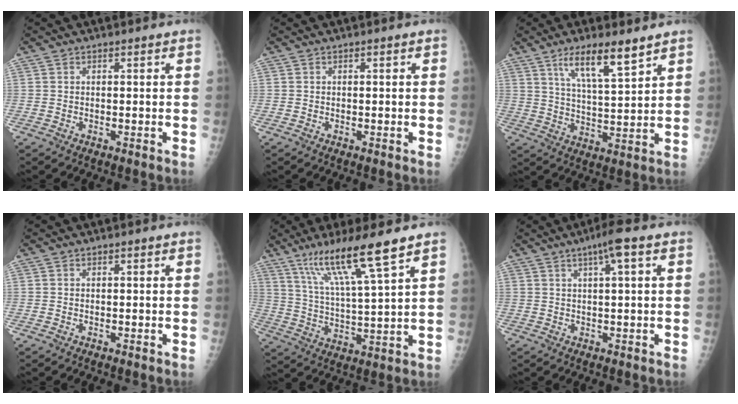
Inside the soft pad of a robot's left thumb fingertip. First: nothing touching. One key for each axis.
{"total": 0.0}
{"total": 9.9, "fx": 6.4, "fy": 1.9, "fz": 7.4, "tx": -0.121, "ty": -0.036, "tz": 0.119}
{"total": 0.0}
{"total": 13.4, "fx": 8.8, "fy": 0.3, "fz": 10.1, "tx": -0.187, "ty": -0.038, "tz": 0.166}
{"total": 4.7, "fx": 2.0, "fy": 0.2, "fz": 4.3, "tx": -0.072, "ty": 0.008, "tz": 0.032}